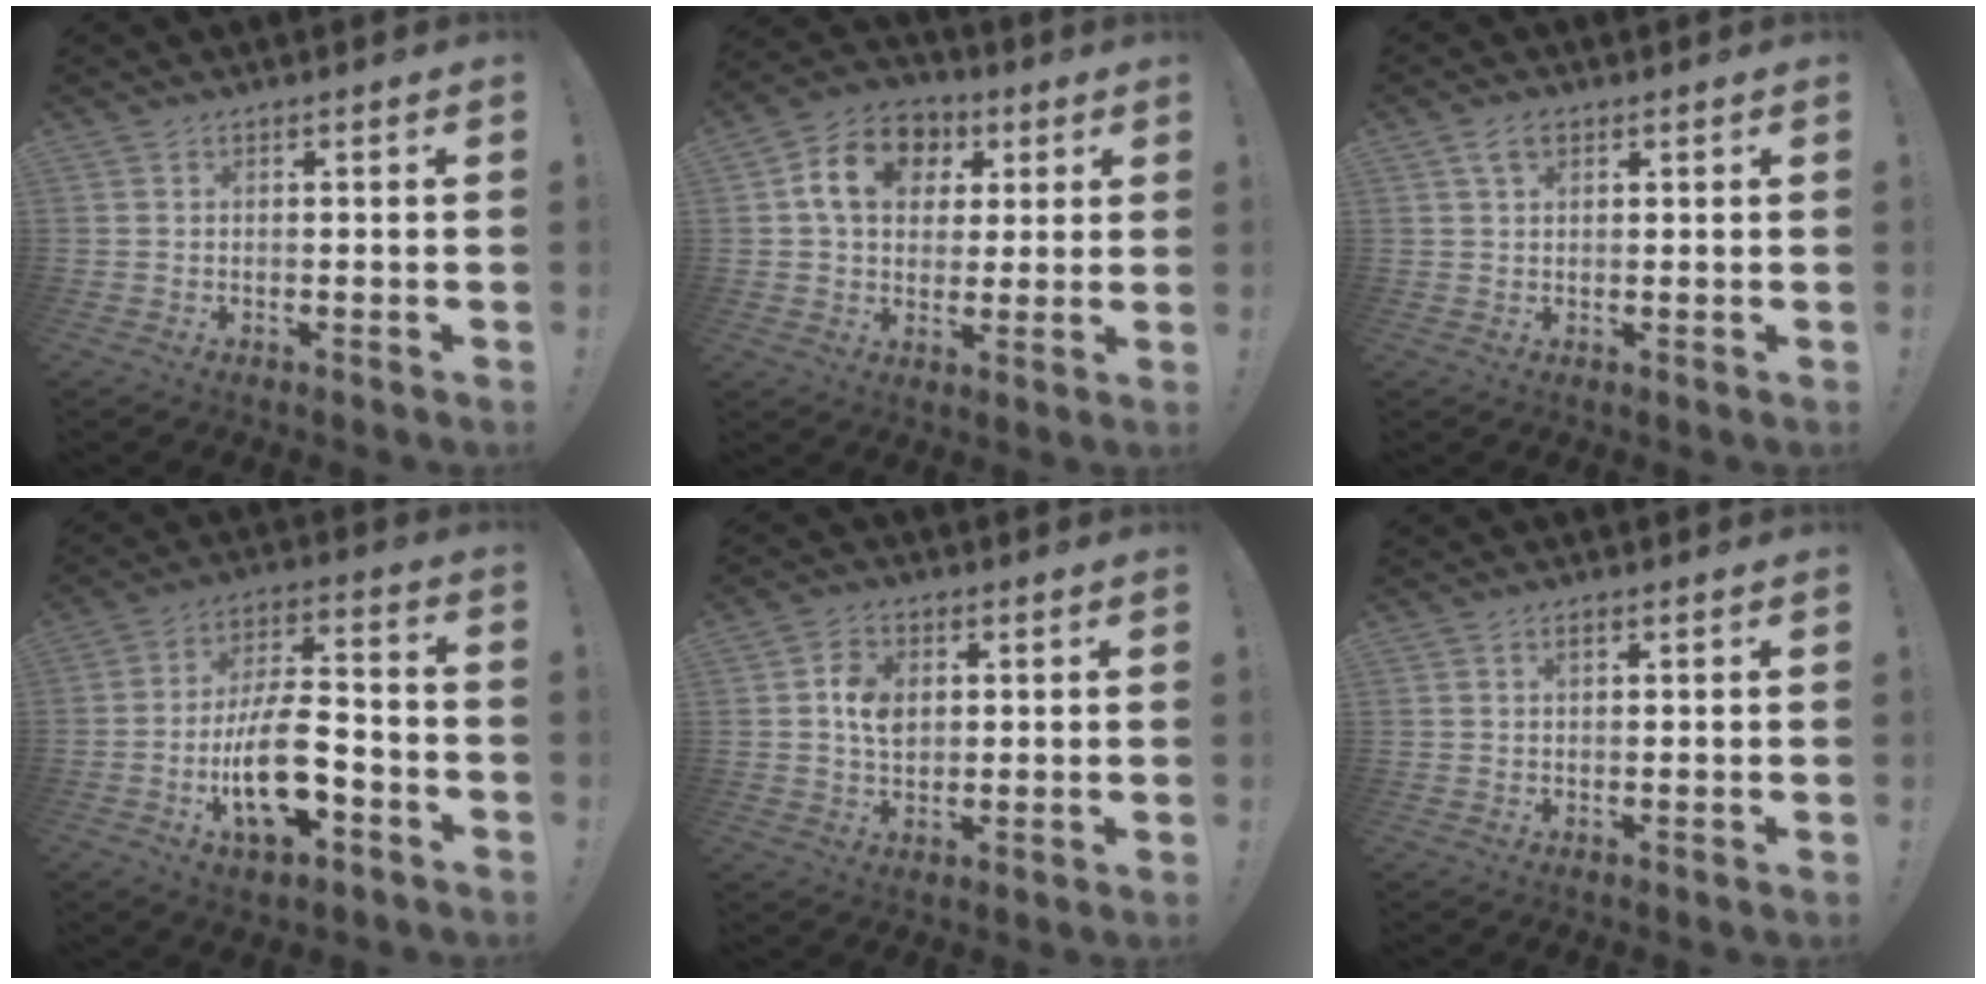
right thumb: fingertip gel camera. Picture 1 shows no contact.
{"total": 14.1, "force": [4.5, 11.0, 7.5], "torque": [-0.114, 0.001, 0.089]}
{"total": 4.0, "force": [2.0, 2.5, 2.4], "torque": [-0.038, 0.001, 0.036]}
{"total": 17.9, "force": [-6.1, 8.3, 14.6], "torque": [-0.259, 0.033, -0.099]}
{"total": 7.4, "force": [1.1, 5.6, 4.7], "torque": [-0.082, 0.006, 0.022]}
{"total": 1.2, "force": [0.7, 0.5, 0.9], "torque": [-0.017, 0.003, 0.011]}